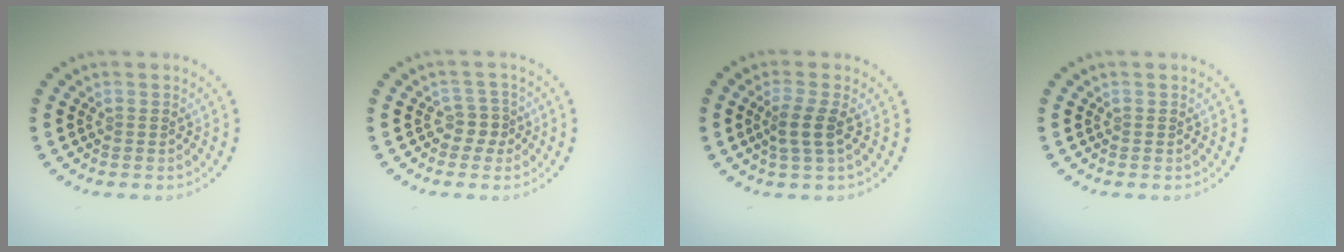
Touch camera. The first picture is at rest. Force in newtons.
{"total": 1.6, "press": 1.3, "slide": 1.0}
{"total": 2.2, "press": 1.8, "slide": 1.3}
{"total": 0.0}